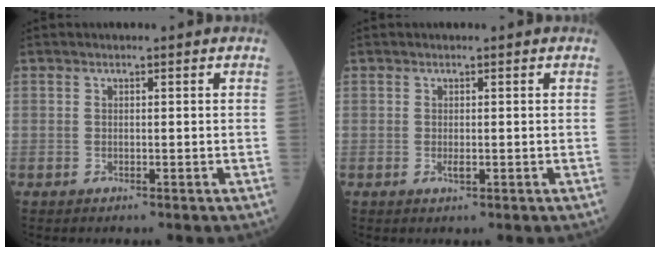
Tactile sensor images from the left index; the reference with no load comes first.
{"total": 0.9, "force": [-0.2, 0.3, 0.8], "torque": [-0.018, -0.002, -0.001]}